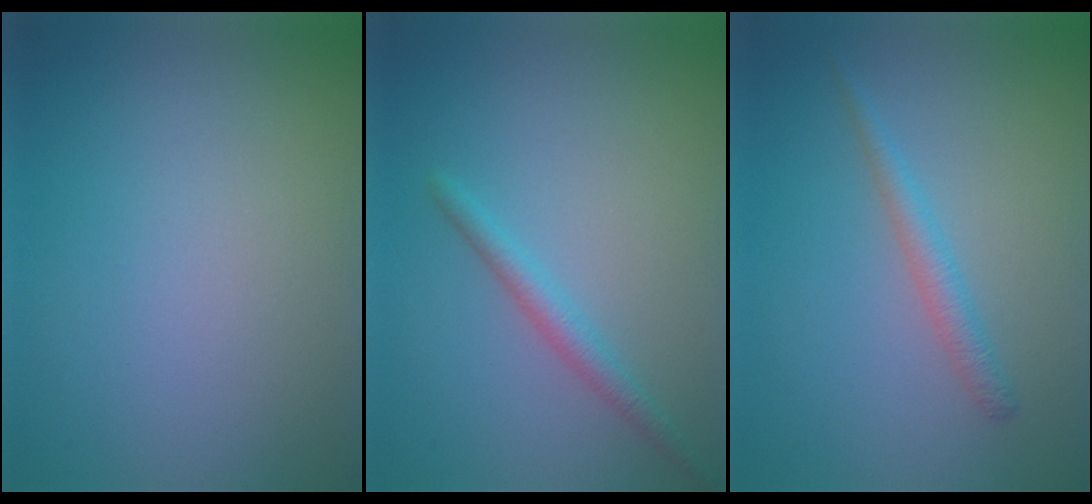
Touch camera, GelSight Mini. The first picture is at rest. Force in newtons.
{"total": 1.9, "press": 1.9, "slide": 0.1}
{"total": 1.7, "press": 1.7, "slide": 0.1}